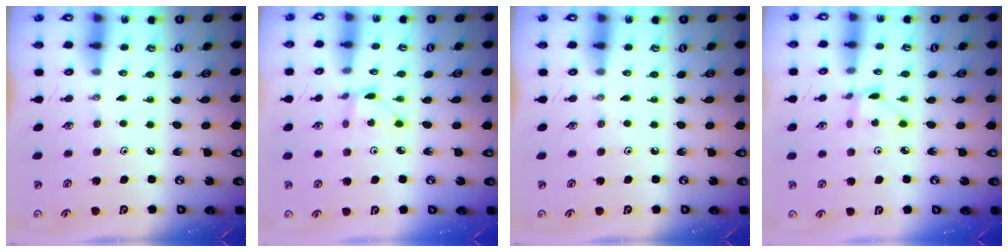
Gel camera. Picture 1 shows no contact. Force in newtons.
{"total": 1.5, "press": 1.5, "slide": 0.2}
{"total": 0.0}
{"total": 1.5, "press": 1.5, "slide": 0.2}